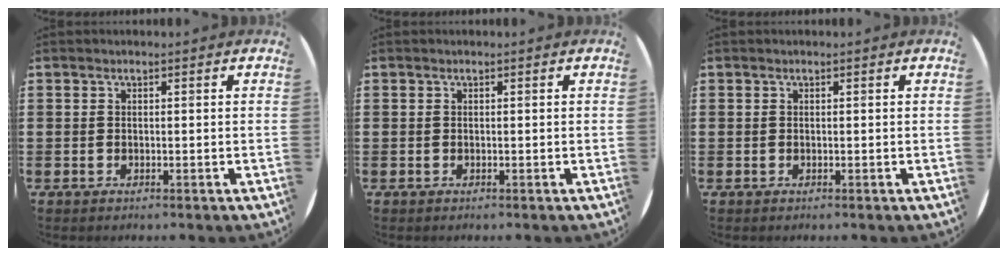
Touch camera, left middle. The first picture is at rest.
{"total": 0.0}
{"total": 0.0}